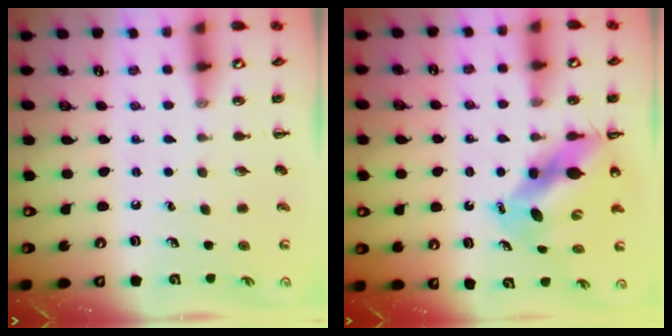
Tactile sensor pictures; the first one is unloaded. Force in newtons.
{"total": 10.6, "press": 10.2, "slide": 2.9}